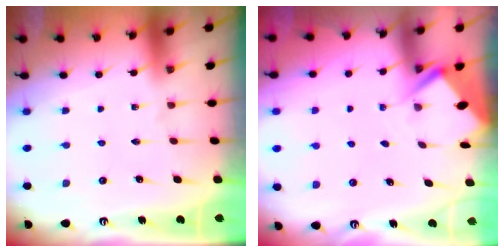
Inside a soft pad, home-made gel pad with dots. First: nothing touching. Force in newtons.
{"total": 2.8, "press": 2.8, "slide": 0.3}